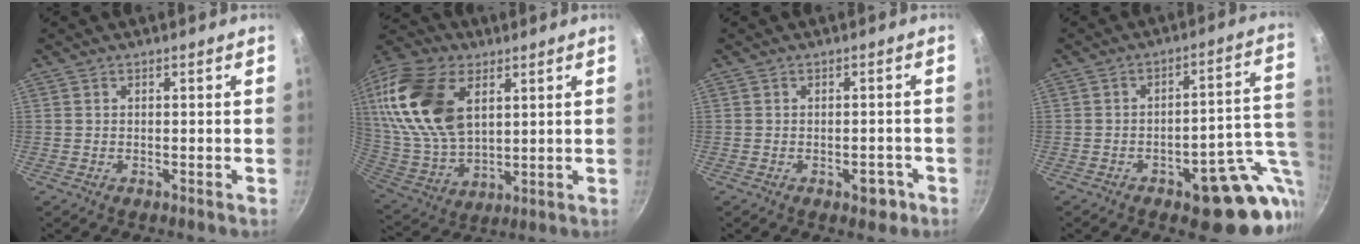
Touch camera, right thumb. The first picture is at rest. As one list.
[{"total": 23.5, "force": [8.0, 14.3, 16.8], "torque": [-0.330, -0.020, 0.156]}, {"total": 3.4, "force": [-1.7, 1.9, 2.3], "torque": [-0.010, 0.017, -0.016]}, {"total": 17.3, "force": [-5.5, 7.8, 14.5], "torque": [-0.113, 0.032, -0.064]}]